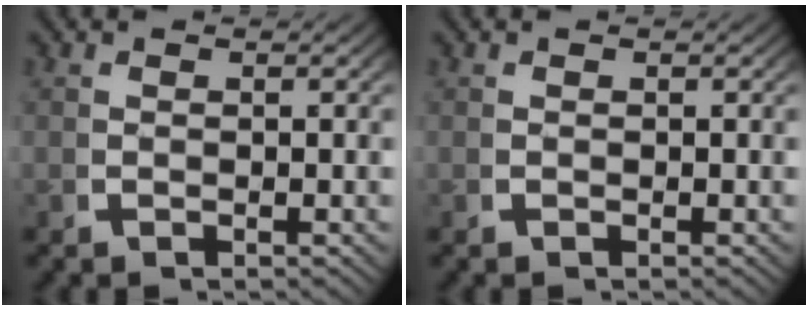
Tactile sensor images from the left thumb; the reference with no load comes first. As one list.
[{"total": 0.0}]